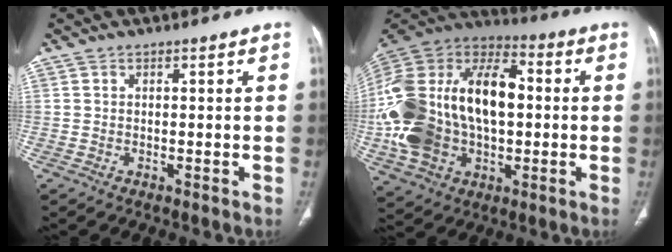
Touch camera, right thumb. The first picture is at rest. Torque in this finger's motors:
{"motor_torque": [2.53, 2.47, 2.76, -0.01, 0.36]}